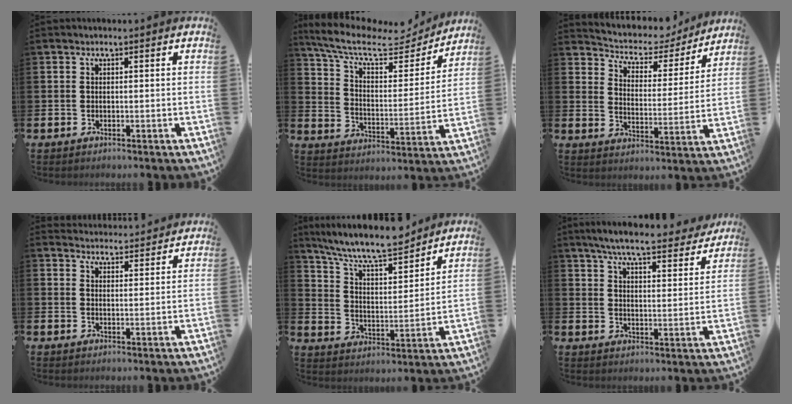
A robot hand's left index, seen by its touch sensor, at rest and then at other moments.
{"total": 10.0, "force": [8.3, 3.3, 4.6], "torque": [-0.116, -0.050, 0.138]}
{"total": 5.6, "force": [5.1, 2.1, 0.7], "torque": [-0.050, -0.038, 0.083]}
{"total": 3.9, "force": [3.9, 0.5, -0.2], "torque": [-0.007, -0.027, 0.070]}
{"total": 9.7, "force": [9.0, 1.4, 3.1], "torque": [-0.088, -0.066, 0.156]}
{"total": 7.1, "force": [6.6, 0.5, 2.5], "torque": [-0.059, -0.044, 0.111]}